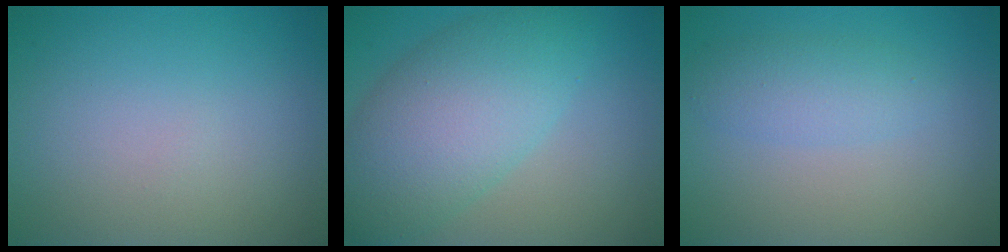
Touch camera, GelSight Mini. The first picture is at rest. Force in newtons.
{"total": 8.1, "press": 8.1, "slide": 0.1}
{"total": 2.4, "press": 2.4, "slide": 0.3}